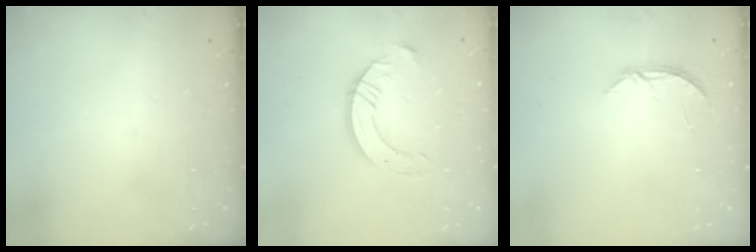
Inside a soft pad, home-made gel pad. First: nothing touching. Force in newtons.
{"total": 9.2, "press": 9.2, "slide": 0.7}
{"total": 4.0, "press": 4.0, "slide": 0.4}